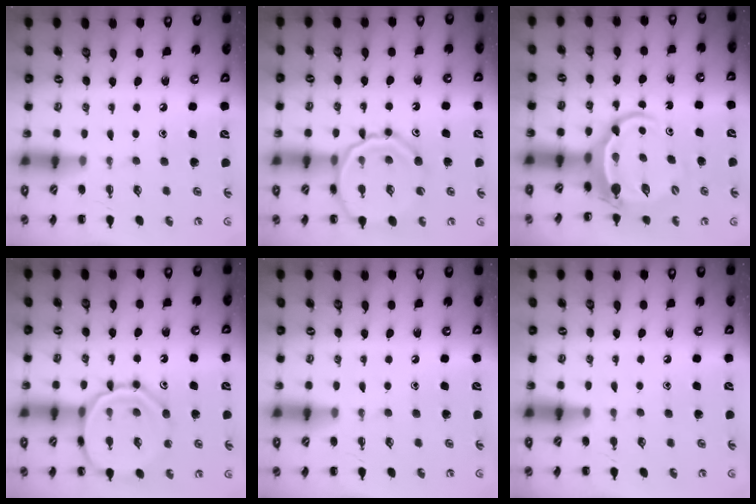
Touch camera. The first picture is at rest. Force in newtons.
{"total": 16.0, "press": 15.8, "slide": 2.5}
{"total": 5.6, "press": 5.5, "slide": 1.0}
{"total": 14.9, "press": 14.8, "slide": 0.9}
{"total": 0.0}
{"total": 0.9, "press": 0.9, "slide": 0.2}